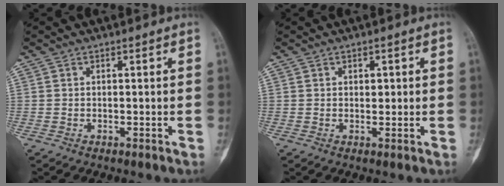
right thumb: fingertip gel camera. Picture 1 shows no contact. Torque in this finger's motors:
{"motor_torque": [-0.40, -0.36, 0.18, -0.11, 0.02]}